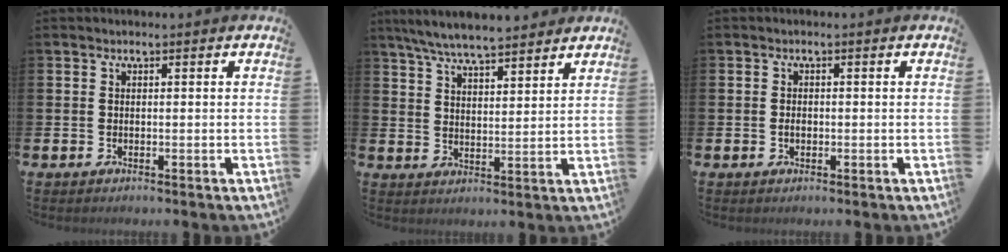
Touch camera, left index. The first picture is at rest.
{"total": 6.7, "force": [6.4, 0.7, 2.0], "torque": [-0.064, -0.025, 0.116]}
{"total": 1.0, "force": [-0.2, 0.7, 0.7], "torque": [-0.015, 0.006, -0.005]}